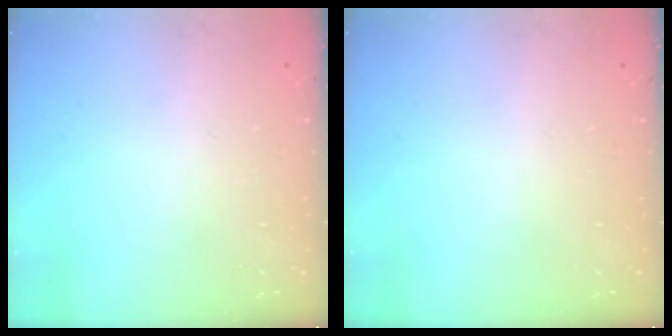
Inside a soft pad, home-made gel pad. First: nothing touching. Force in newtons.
{"total": 0.0}